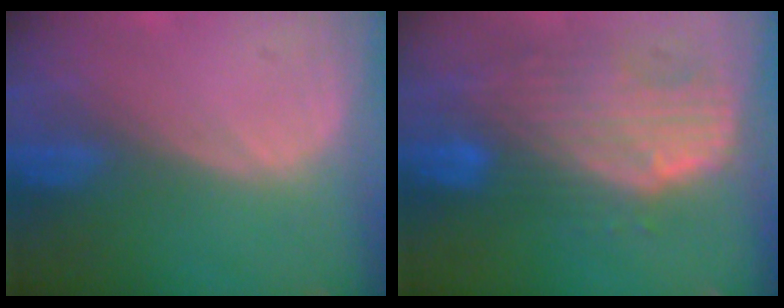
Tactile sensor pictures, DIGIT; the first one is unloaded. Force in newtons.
{"total": 10.5, "press": 9.0, "slide": 5.3}